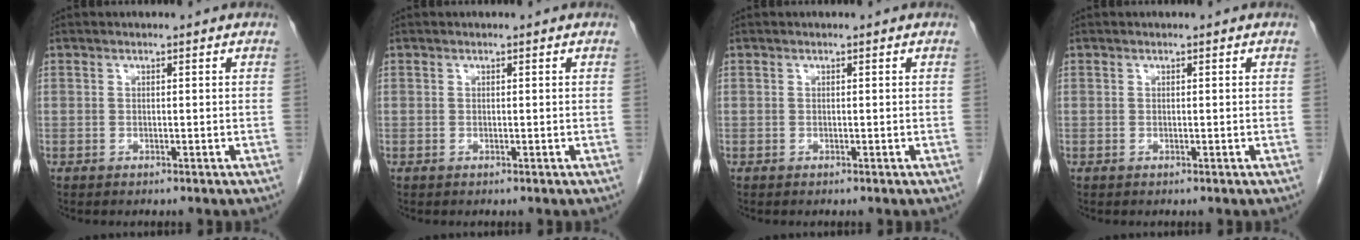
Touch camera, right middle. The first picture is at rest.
{"total": 0.0}
{"total": 0.0}
{"total": 0.0}